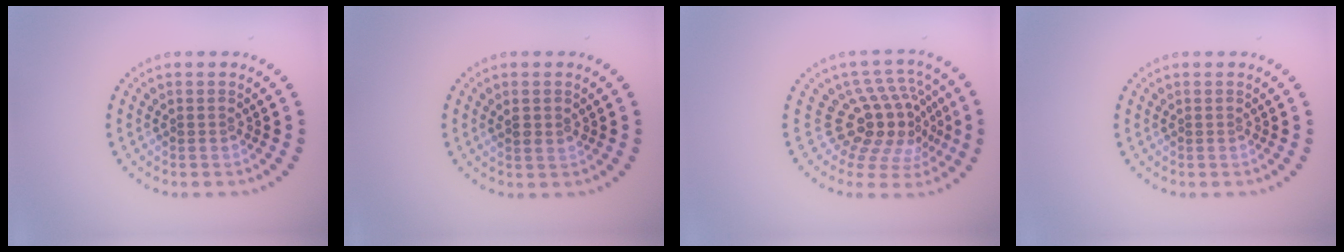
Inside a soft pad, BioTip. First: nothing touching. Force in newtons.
{"total": 0.8, "press": 0.7, "slide": 0.3}
{"total": 5.2, "press": 3.9, "slide": 3.4}
{"total": 0.0}